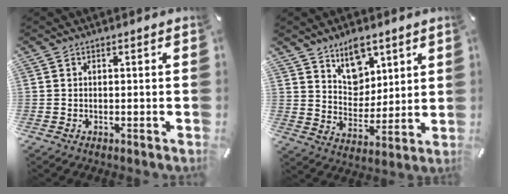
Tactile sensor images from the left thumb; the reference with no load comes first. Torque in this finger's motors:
{"motor_torque": [0.73, -0.40, 0.20, -0.27, 0.07]}